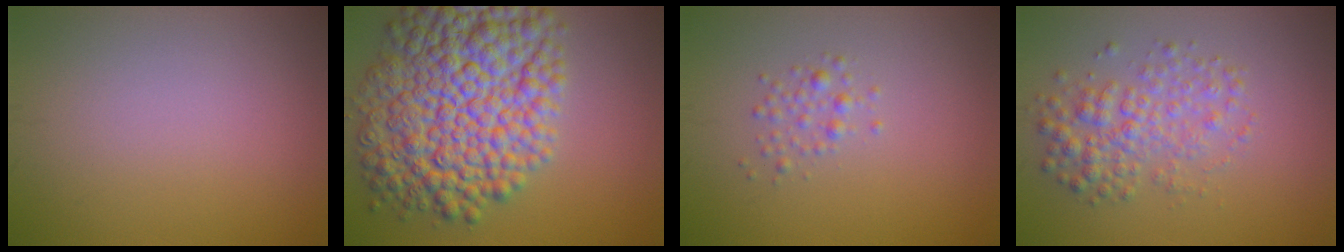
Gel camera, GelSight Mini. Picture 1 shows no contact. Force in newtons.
{"total": 12.9, "press": 12.9, "slide": 0.1}
{"total": 1.3, "press": 1.3, "slide": 0.1}
{"total": 3.8, "press": 3.8, "slide": 0.0}